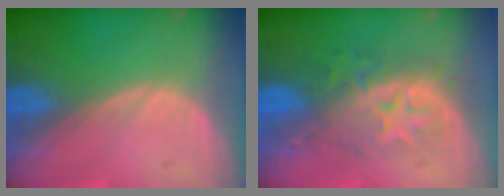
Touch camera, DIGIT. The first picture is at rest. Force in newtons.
{"total": 8.2, "press": 7.7, "slide": 2.8}